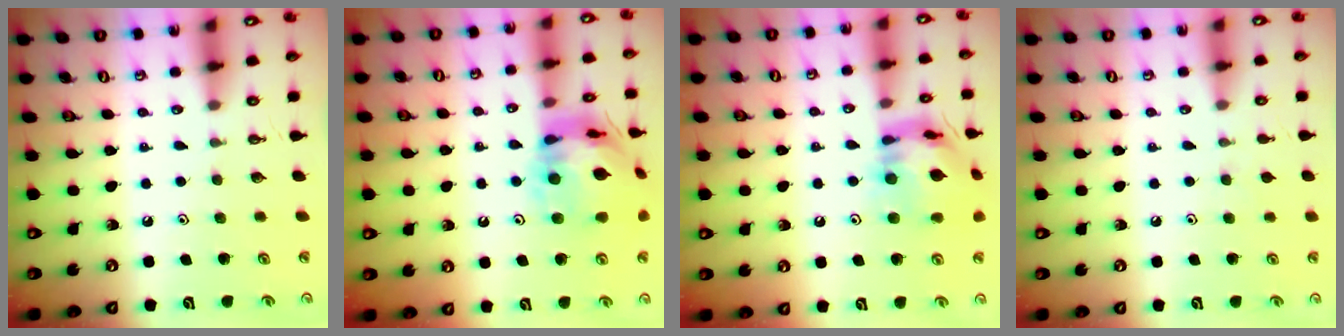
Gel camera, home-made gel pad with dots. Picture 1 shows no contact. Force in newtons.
{"total": 17.5, "press": 17.5, "slide": 1.8}
{"total": 15.8, "press": 15.7, "slide": 1.5}
{"total": 3.1, "press": 3.1, "slide": 0.5}